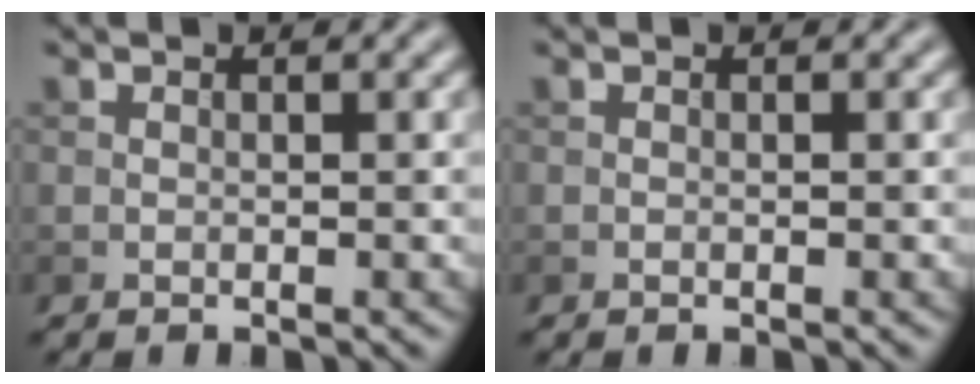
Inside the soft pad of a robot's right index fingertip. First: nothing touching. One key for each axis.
{"total": 0.0}